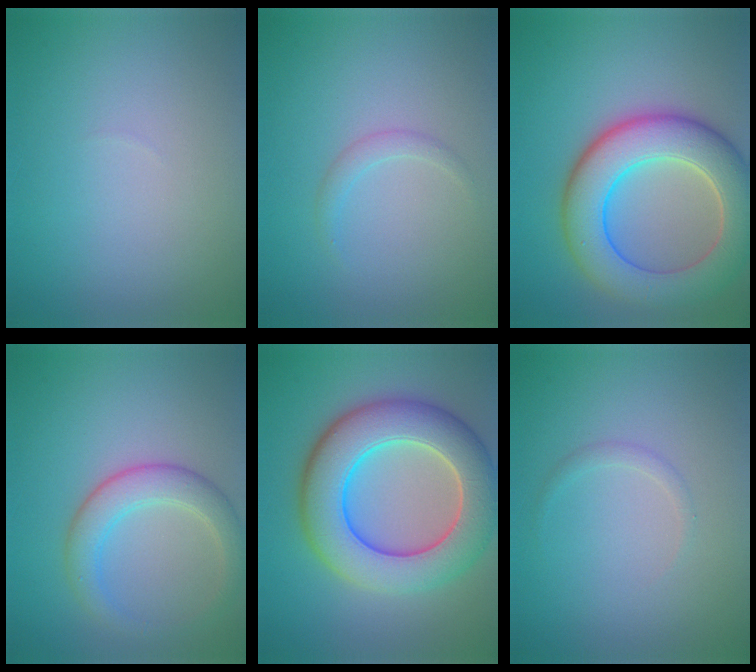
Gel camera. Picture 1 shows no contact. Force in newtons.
{"total": 1.1, "press": 1.1, "slide": 0.1}
{"total": 9.2, "press": 9.2, "slide": 0.6}
{"total": 3.8, "press": 3.8, "slide": 0.2}
{"total": 10.0, "press": 10.0, "slide": 0.4}
{"total": 0.8, "press": 0.8, "slide": 0.0}